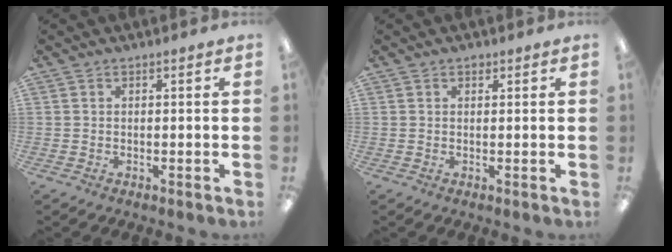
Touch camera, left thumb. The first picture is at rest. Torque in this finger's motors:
{"motor_torque": [0.13, -0.03, 0.37, 0.02, 0.01]}